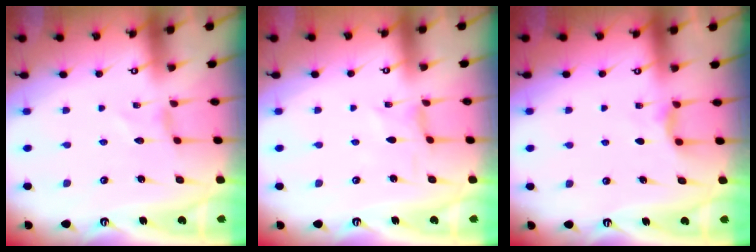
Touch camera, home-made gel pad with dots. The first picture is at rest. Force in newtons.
{"total": 0.5, "press": 0.5, "slide": 0.0}
{"total": 4.8, "press": 4.7, "slide": 0.6}